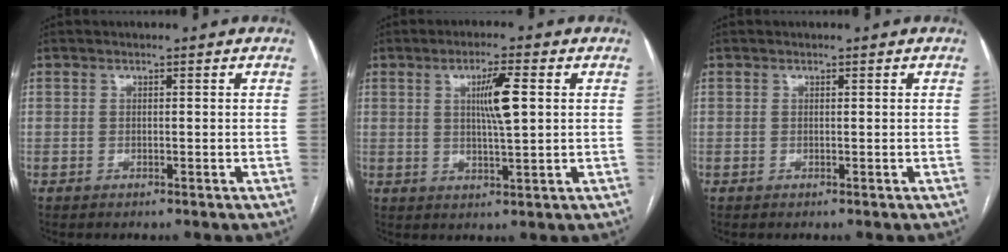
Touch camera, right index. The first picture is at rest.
{"total": 6.1, "force": [1.4, 0.4, 5.9], "torque": [-0.104, 0.000, 0.024]}
{"total": 0.0}